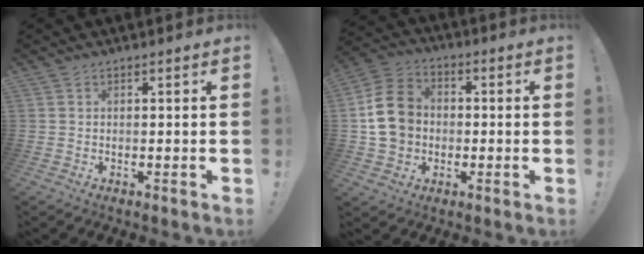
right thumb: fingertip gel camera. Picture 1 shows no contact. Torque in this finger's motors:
{"motor_torque": [0.08, 0.33, 0.11, -0.01, 0.20]}